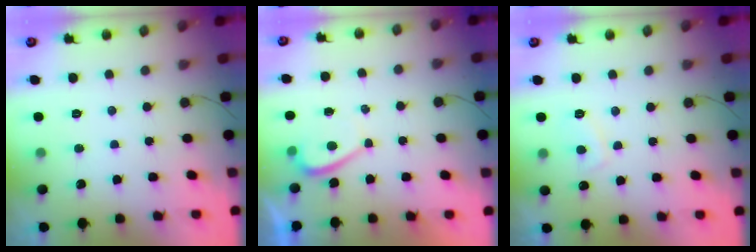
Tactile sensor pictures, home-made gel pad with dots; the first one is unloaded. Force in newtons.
{"total": 2.0, "press": 1.9, "slide": 0.6}
{"total": 3.5, "press": 3.4, "slide": 0.7}